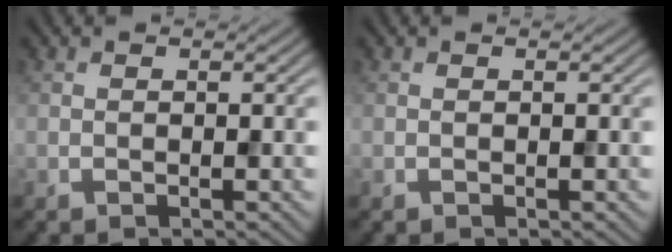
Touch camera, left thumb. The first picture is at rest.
{"total": 0.0}